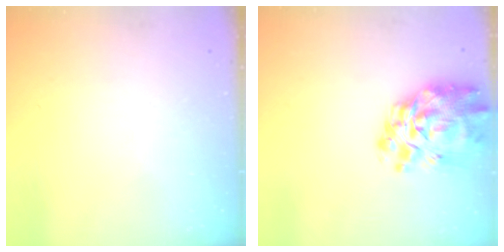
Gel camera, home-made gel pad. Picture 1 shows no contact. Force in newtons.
{"total": 14.4, "press": 13.3, "slide": 5.5}